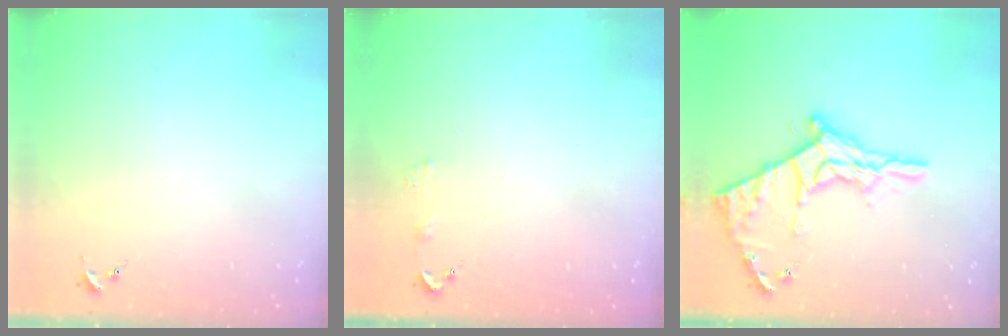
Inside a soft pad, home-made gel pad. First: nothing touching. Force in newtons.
{"total": 2.4, "press": 2.4, "slide": 0.3}
{"total": 21.5, "press": 21.4, "slide": 1.7}